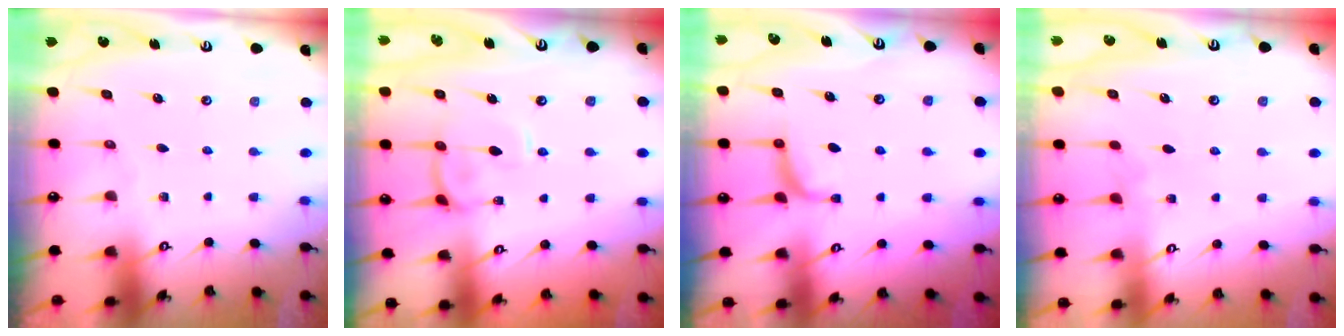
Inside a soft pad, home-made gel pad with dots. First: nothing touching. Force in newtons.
{"total": 2.7, "press": 2.6, "slide": 0.9}
{"total": 1.1, "press": 0.9, "slide": 0.7}
{"total": 4.3, "press": 4.3, "slide": 0.2}